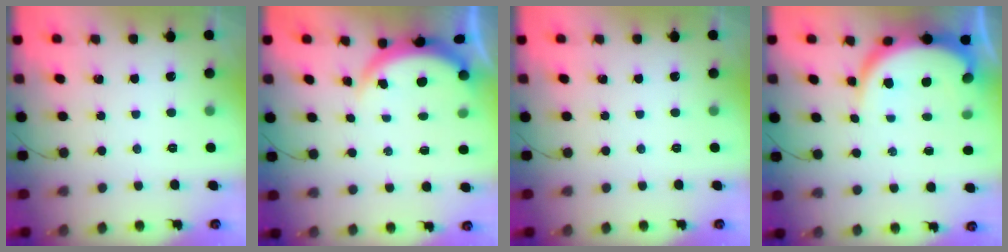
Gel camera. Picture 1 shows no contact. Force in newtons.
{"total": 4.0, "press": 3.7, "slide": 1.5}
{"total": 0.0}
{"total": 9.0, "press": 9.0, "slide": 1.0}